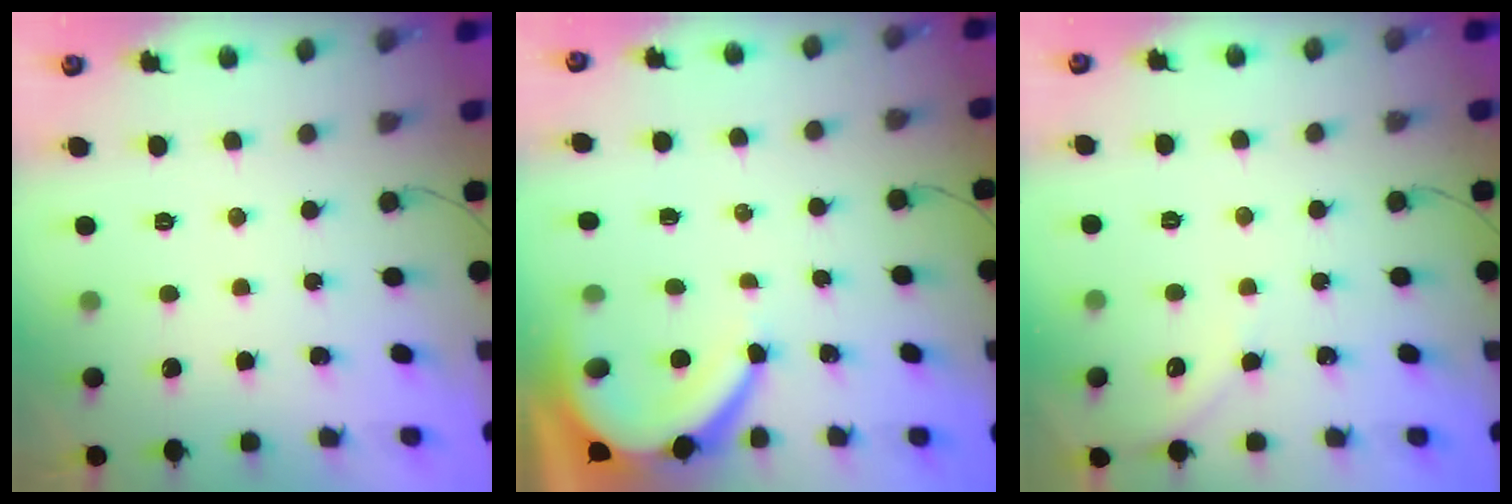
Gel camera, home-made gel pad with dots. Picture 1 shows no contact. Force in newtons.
{"total": 7.3, "press": 7.3, "slide": 0.5}
{"total": 2.3, "press": 2.3, "slide": 0.4}